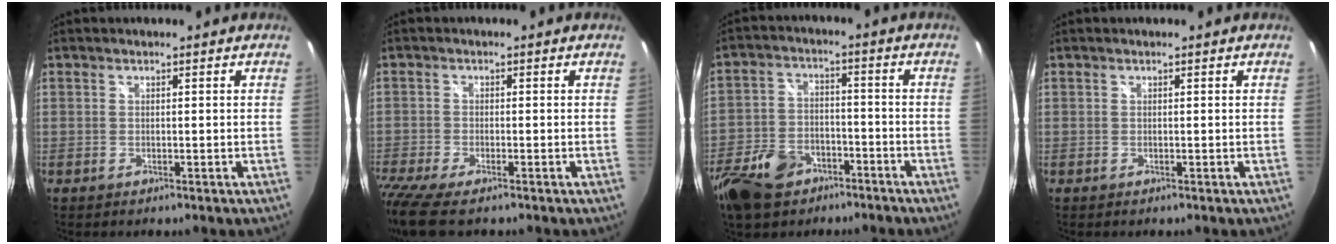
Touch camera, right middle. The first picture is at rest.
{"total": 8.8, "force": [-6.7, 1.9, 5.4], "torque": [-0.132, -0.044, -0.126]}
{"total": 15.2, "force": [-9.4, 9.2, 7.5], "torque": [-0.193, -0.006, -0.164]}
{"total": 0.0}